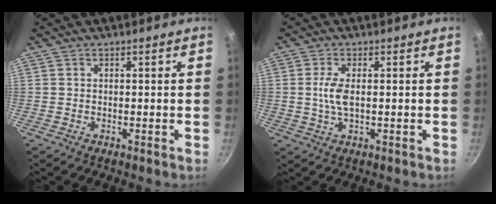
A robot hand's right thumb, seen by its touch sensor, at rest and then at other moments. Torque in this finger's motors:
{"motor_torque": [0.50, 0.28, 0.71, -0.47, 0.22]}